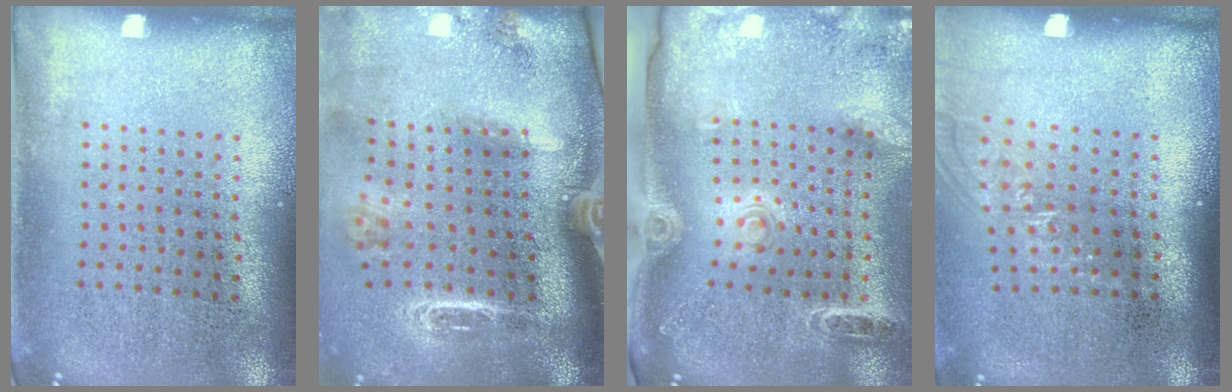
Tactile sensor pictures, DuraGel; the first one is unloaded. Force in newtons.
{"total": 2.8, "press": 2.0, "slide": 2.0}
{"total": 2.0, "press": 1.8, "slide": 0.8}
{"total": 1.1, "press": 1.0, "slide": 0.6}